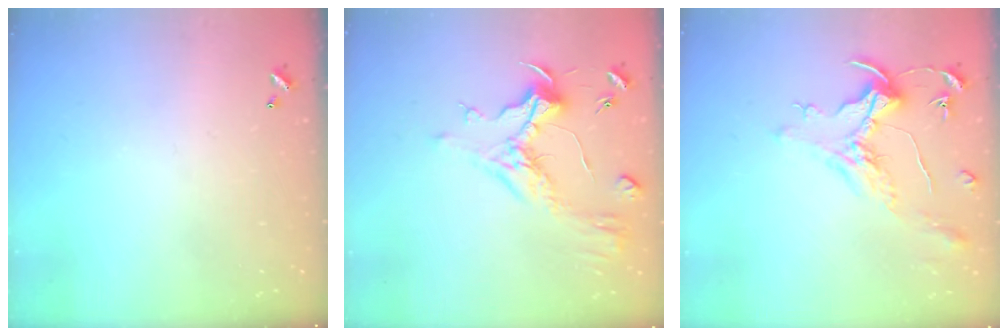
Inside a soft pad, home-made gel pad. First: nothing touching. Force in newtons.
{"total": 1.1, "press": 0.2, "slide": 1.1}
{"total": 1.6, "press": 1.4, "slide": 0.7}